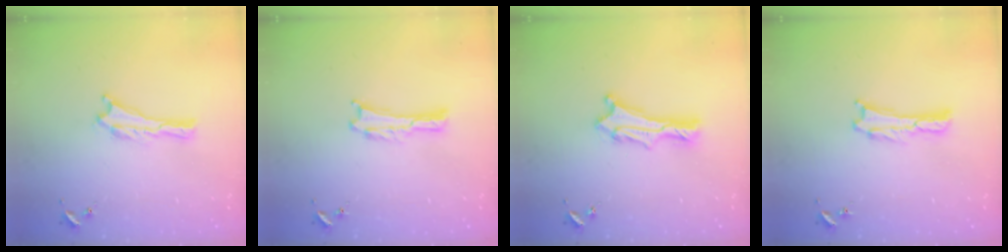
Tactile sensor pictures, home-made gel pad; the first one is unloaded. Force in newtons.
{"total": 0.0}
{"total": 2.4, "press": 2.4, "slide": 0.3}
{"total": 0.0}